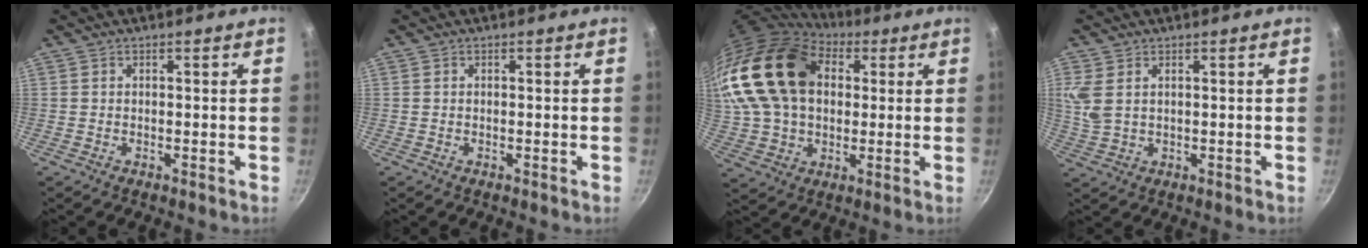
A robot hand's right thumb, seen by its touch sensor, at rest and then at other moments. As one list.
[{"total": 0.0}, {"total": 24.0, "force": [5.9, 16.5, 16.4], "torque": [-0.304, 0.015, 0.106]}, {"total": 5.1, "force": [1.9, 2.9, 3.7], "torque": [-0.076, -0.002, 0.044]}]